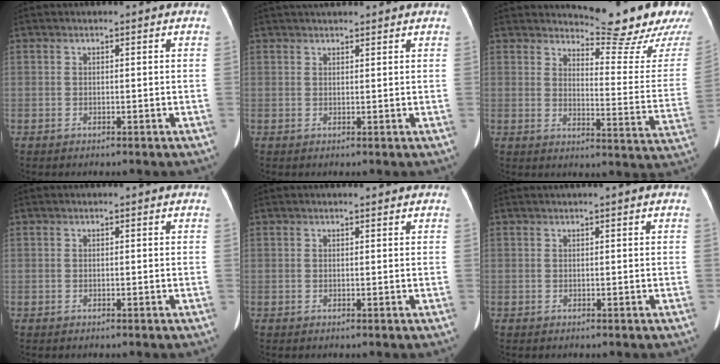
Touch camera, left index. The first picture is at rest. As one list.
[{"total": 6.3, "force": [5.7, 1.1, 2.6], "torque": [-0.038, 0.038, 0.082]}, {"total": 16.3, "force": [15.2, 0.6, 5.8], "torque": [-0.078, -0.103, 0.173]}, {"total": 0.0}, {"total": 0.9, "force": [0.9, 0.1, 0.3], "torque": [-0.009, 0.004, 0.015]}, {"total": 0.6, "force": [0.4, 0.1, 0.3], "torque": [-0.007, 0.019, 0.010]}]